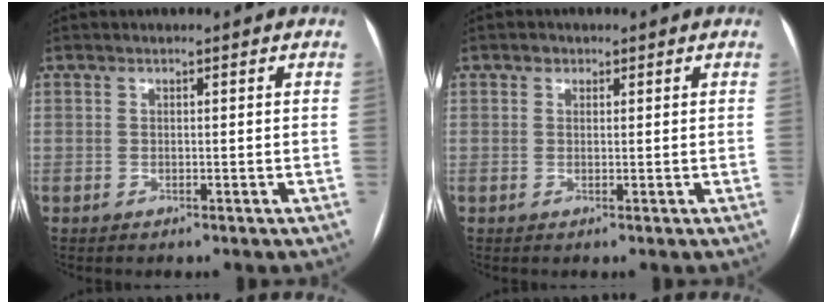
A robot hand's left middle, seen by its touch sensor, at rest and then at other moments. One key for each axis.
{"total": 1.0, "fx": 0.6, "fy": 0.8, "fz": 0.2, "tx": -0.002, "ty": 0.002, "tz": 0.007}